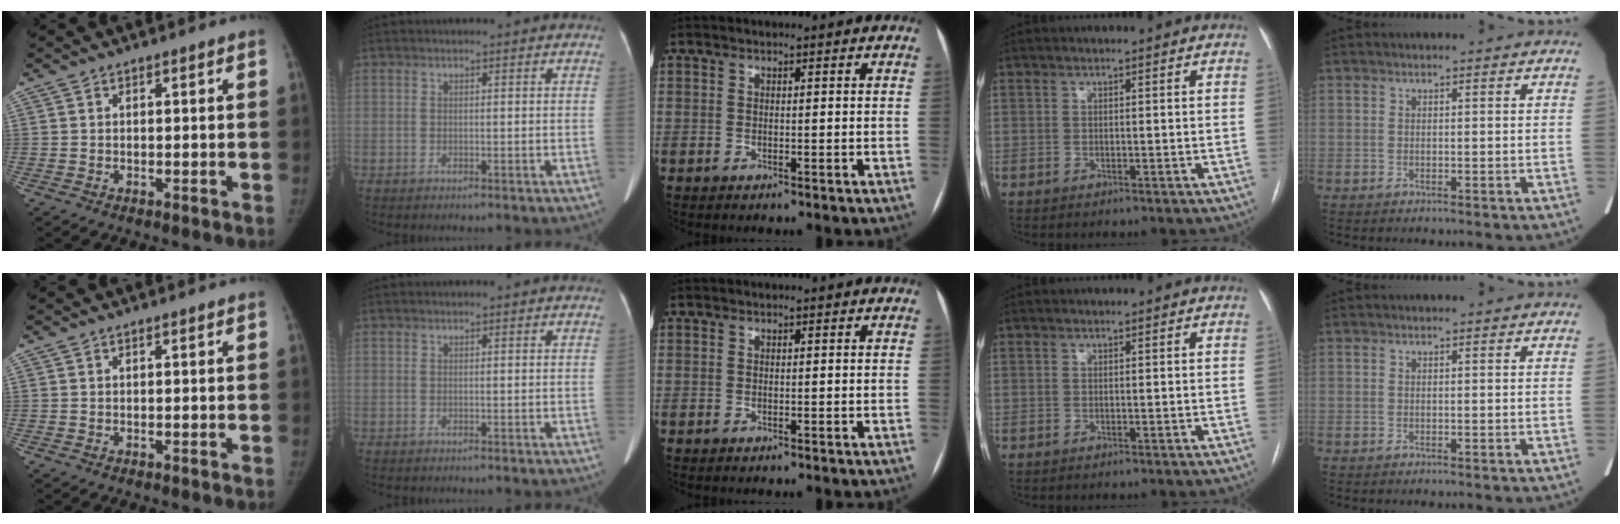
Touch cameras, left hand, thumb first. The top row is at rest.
{}